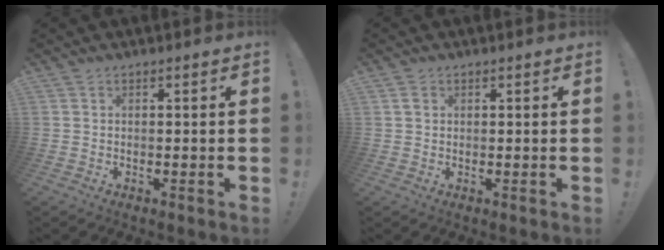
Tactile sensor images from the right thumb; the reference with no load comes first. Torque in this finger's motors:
{"motor_torque": [0.01, -0.12, -0.24, 0.24, -0.09]}